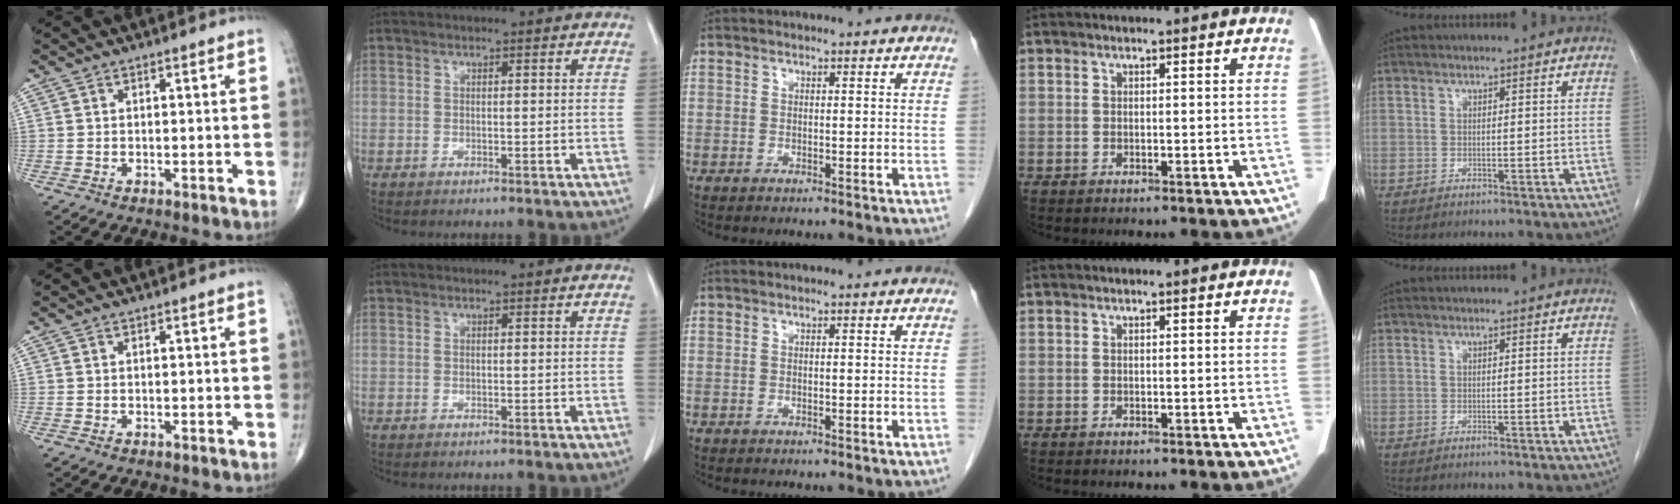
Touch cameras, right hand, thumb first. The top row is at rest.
{}